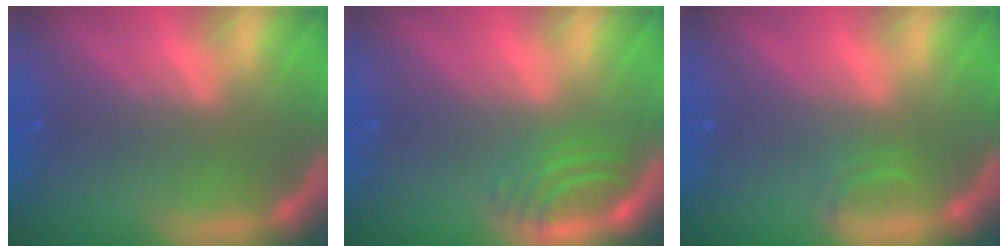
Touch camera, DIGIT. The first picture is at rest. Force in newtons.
{"total": 2.9}
{"total": 0.9}